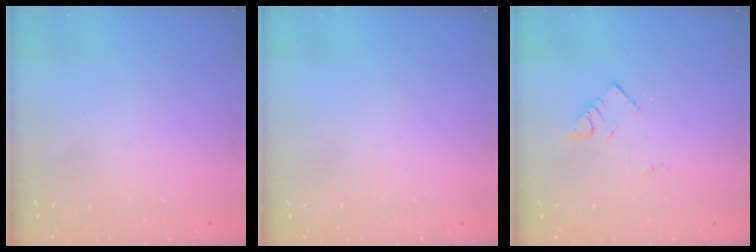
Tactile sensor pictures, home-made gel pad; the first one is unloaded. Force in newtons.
{"total": 0.0}
{"total": 3.0, "press": 3.0, "slide": 0.4}